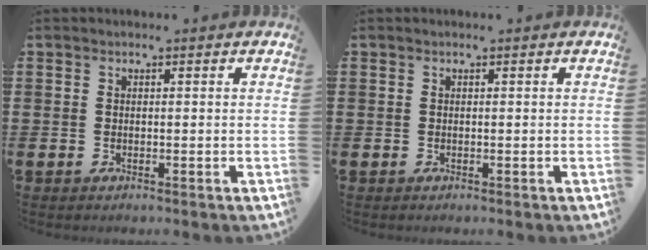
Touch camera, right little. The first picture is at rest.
{"total": 0.0}